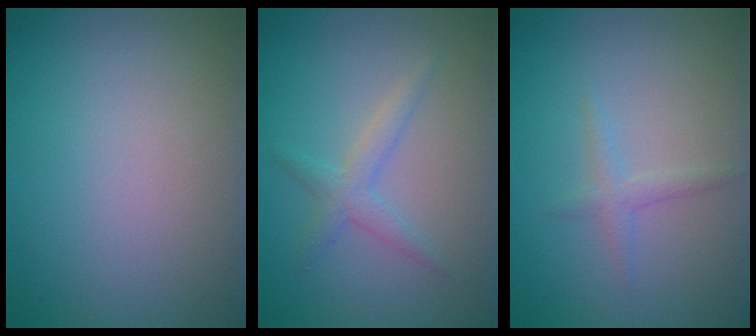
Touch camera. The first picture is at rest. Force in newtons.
{"total": 2.0, "press": 2.0, "slide": 0.1}
{"total": 1.2, "press": 1.2, "slide": 0.1}